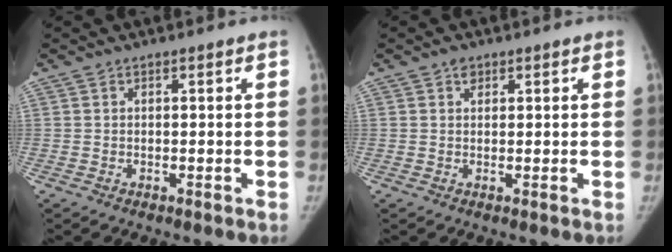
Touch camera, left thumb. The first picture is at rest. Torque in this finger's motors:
{"motor_torque": [0.07, -0.08, 0.08, -0.04, 0.06]}